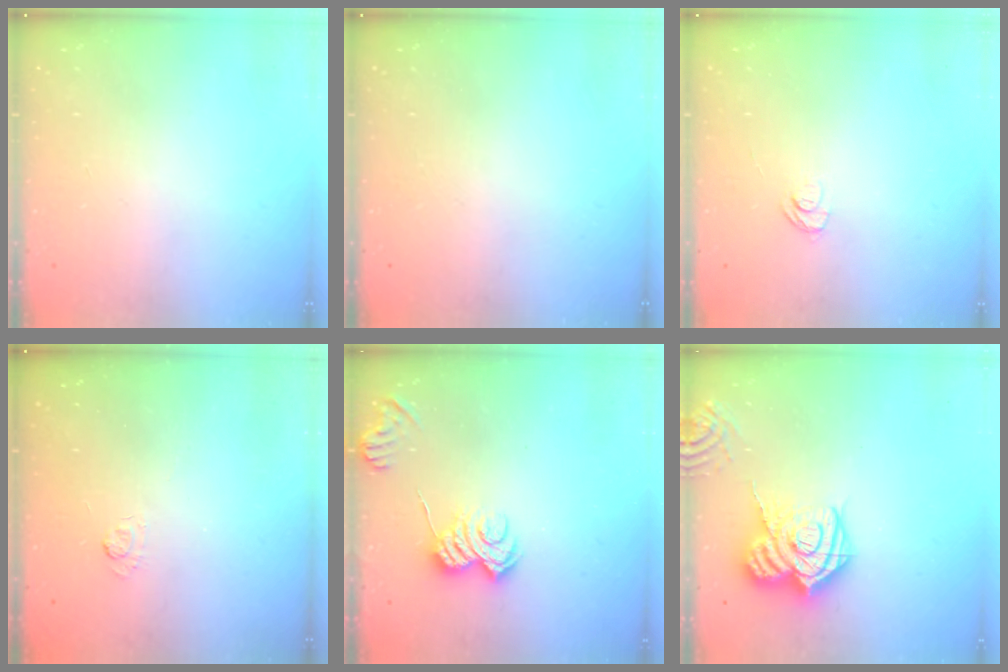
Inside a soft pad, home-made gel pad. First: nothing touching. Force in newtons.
{"total": 0.0}
{"total": 6.2, "press": 6.2, "slide": 0.6}
{"total": 2.1, "press": 1.5, "slide": 1.4}
{"total": 5.4, "press": 5.4, "slide": 0.9}
{"total": 17.0, "press": 16.9, "slide": 2.1}